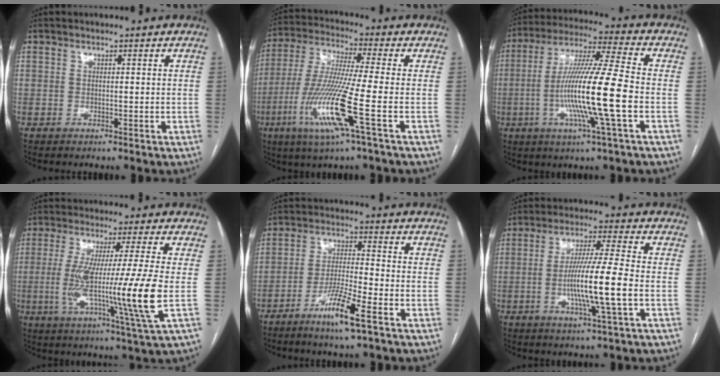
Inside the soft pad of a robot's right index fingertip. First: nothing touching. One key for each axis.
{"total": 14.1, "fx": -5.1, "fy": -0.9, "fz": 13.1, "tx": -0.275, "ty": -0.026, "tz": -0.104}
{"total": 15.8, "fx": -3.4, "fy": -0.7, "fz": 15.4, "tx": -0.295, "ty": -0.008, "tz": -0.073}
{"total": 15.5, "fx": -1.9, "fy": -1.6, "fz": 15.3, "tx": -0.288, "ty": -0.030, "tz": -0.041}
{"total": 8.1, "fx": -4.8, "fy": -0.1, "fz": 6.6, "tx": -0.129, "ty": -0.012, "tz": -0.090}
{"total": 10.8, "fx": -2.2, "fy": -0.6, "fz": 10.6, "tx": -0.200, "ty": -0.009, "tz": -0.047}